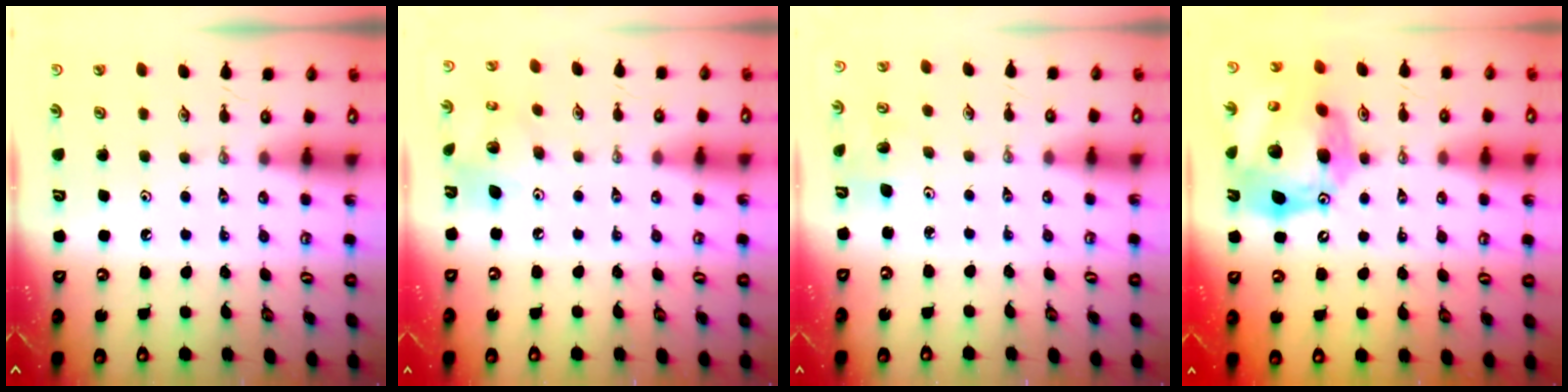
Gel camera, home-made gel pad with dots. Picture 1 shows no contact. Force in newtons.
{"total": 9.1, "press": 9.1, "slide": 0.6}
{"total": 2.5, "press": 2.5, "slide": 0.1}
{"total": 20.7, "press": 20.6, "slide": 2.0}